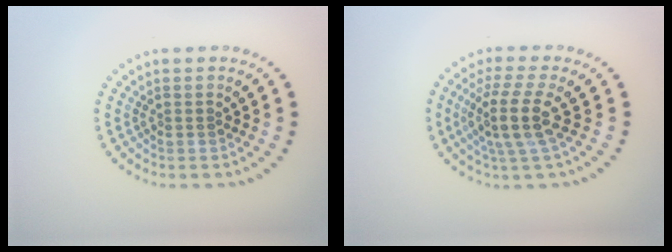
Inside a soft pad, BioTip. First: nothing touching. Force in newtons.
{"total": 4.2, "press": 3.2, "slide": 2.7}